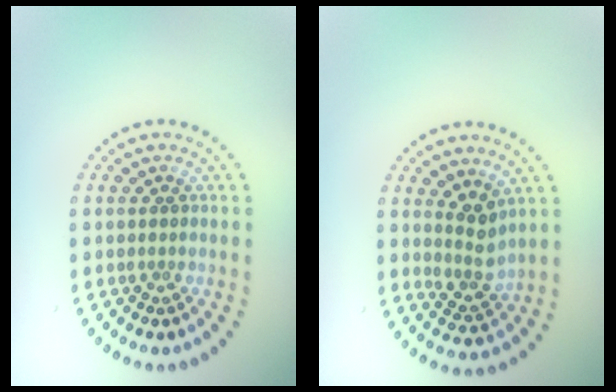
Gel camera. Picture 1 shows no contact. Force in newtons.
{"total": 2.6, "press": 2.0, "slide": 1.6}